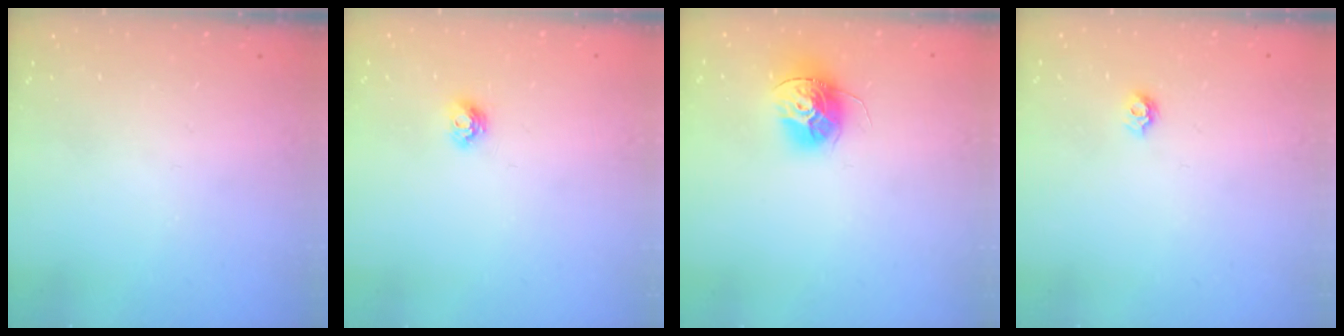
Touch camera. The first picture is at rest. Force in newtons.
{"total": 5.6, "press": 5.5, "slide": 0.7}
{"total": 12.2, "press": 12.2, "slide": 0.4}
{"total": 5.9, "press": 5.8, "slide": 0.7}